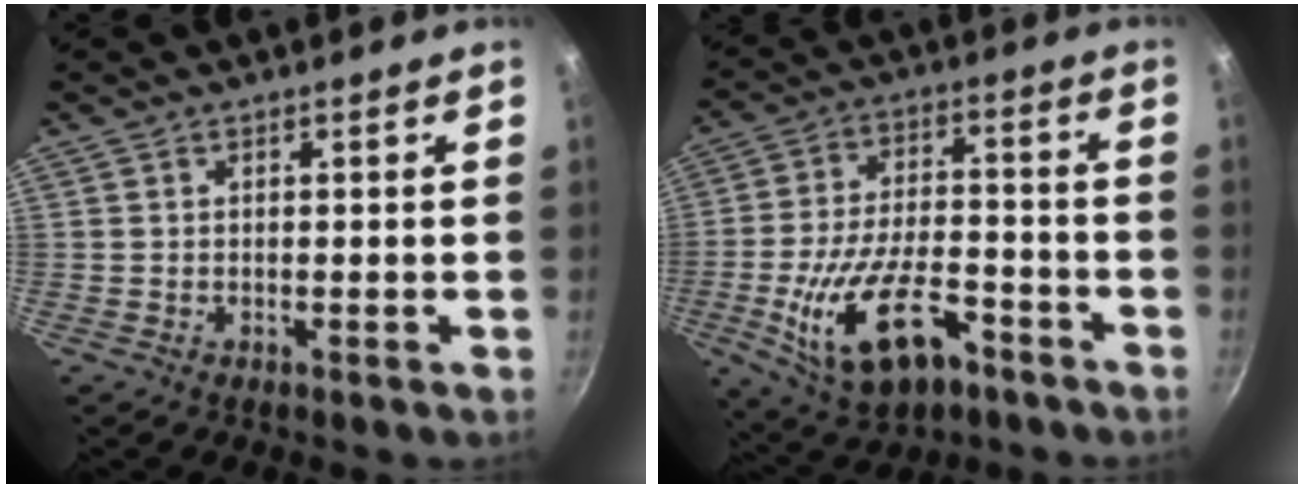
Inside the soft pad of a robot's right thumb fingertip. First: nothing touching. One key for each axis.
{"total": 16.9, "fx": -7.4, "fy": 8.6, "fz": 12.6, "tx": -0.219, "ty": 0.033, "tz": -0.123}